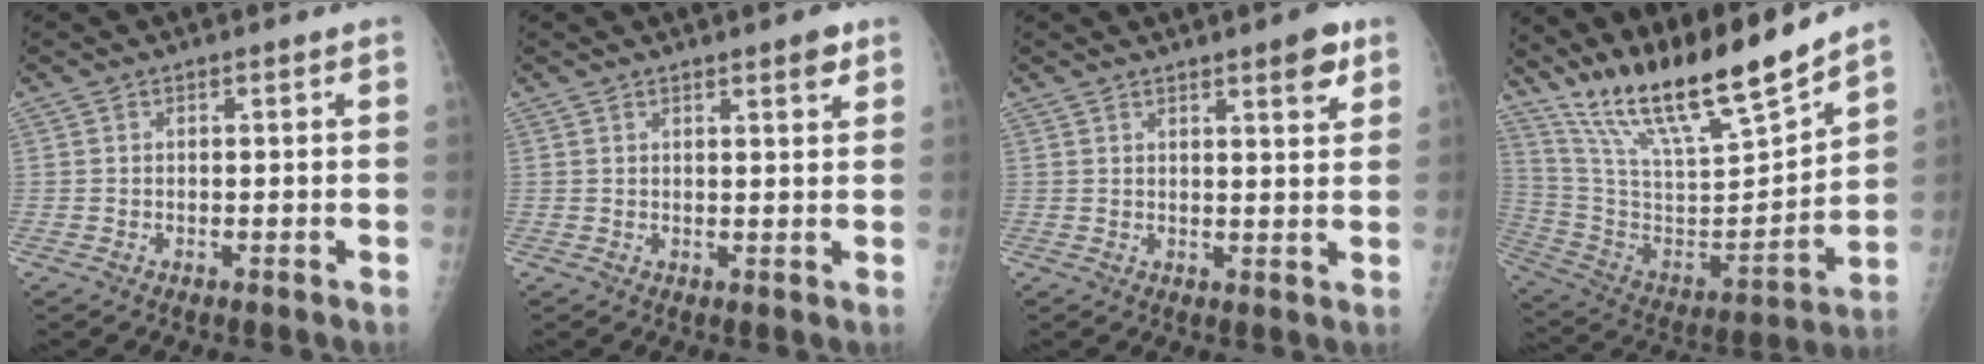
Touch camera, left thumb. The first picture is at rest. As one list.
[{"total": 2.9, "force": [1.9, 0.6, 2.1], "torque": [-0.023, -0.010, 0.025]}, {"total": 5.1, "force": [3.1, 1.2, 3.9], "torque": [-0.044, -0.016, 0.039]}, {"total": 21.8, "force": [18.5, 2.5, 11.2], "torque": [-0.172, -0.100, 0.336]}]